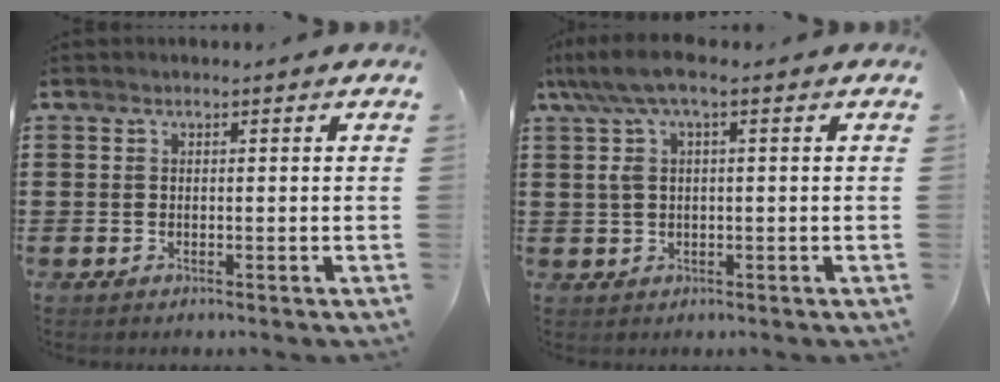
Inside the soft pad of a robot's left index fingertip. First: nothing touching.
{"total": 5.2, "force": [1.0, 1.6, 4.9], "torque": [-0.113, -0.001, 0.011]}